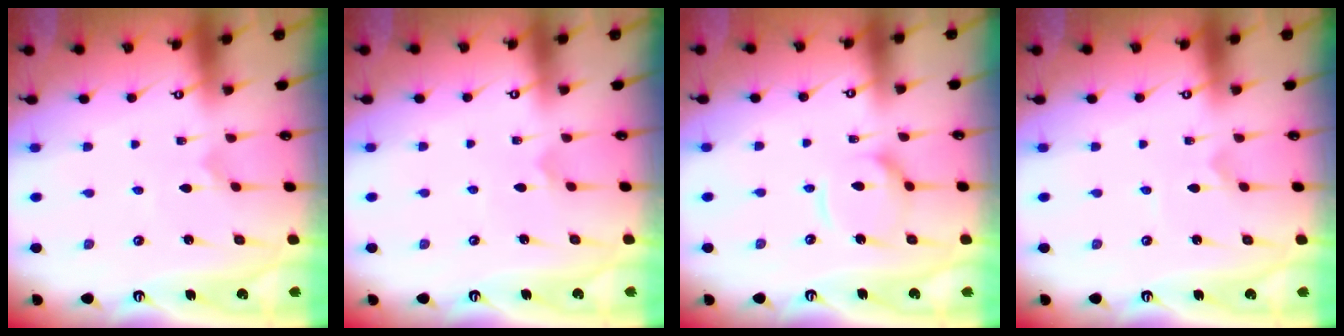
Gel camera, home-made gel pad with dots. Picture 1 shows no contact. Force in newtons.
{"total": 2.9, "press": 2.9, "slide": 0.2}
{"total": 10.8, "press": 10.7, "slide": 1.2}
{"total": 0.8, "press": 0.8, "slide": 0.1}